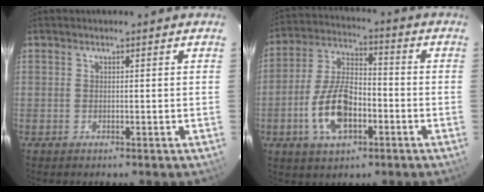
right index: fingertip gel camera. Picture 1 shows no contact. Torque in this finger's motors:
{"motor_torque": [1.81, -0.33, 0.94, 0.12]}